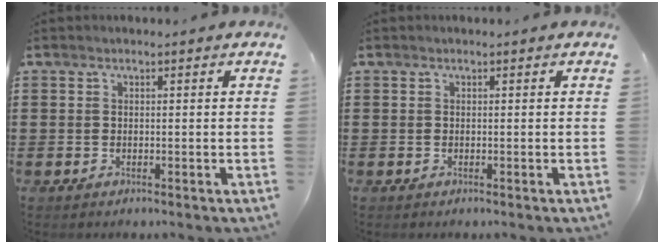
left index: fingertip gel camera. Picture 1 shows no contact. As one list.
[{"total": 0.0}]